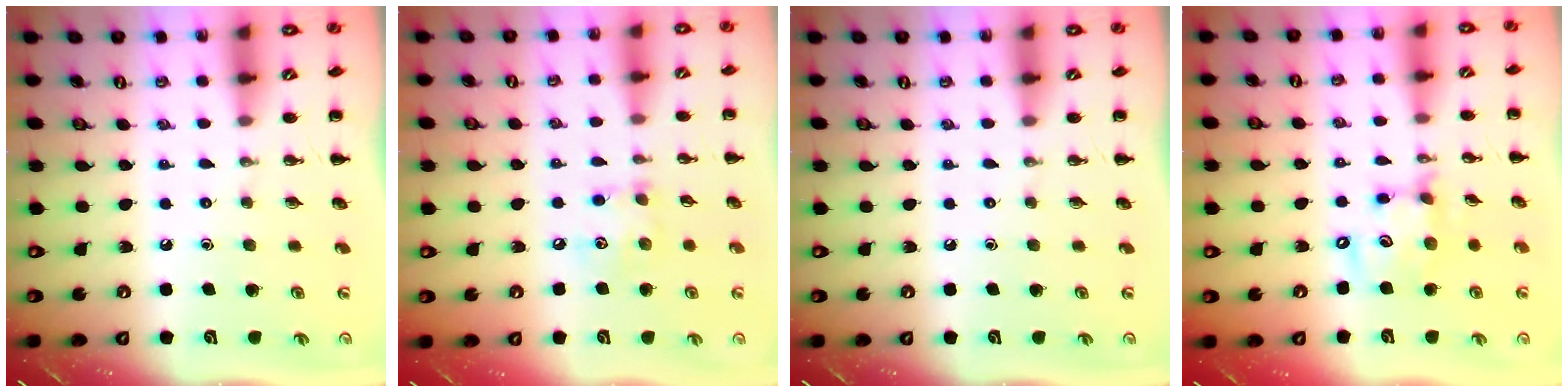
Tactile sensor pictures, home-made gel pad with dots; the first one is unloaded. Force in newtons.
{"total": 6.5, "press": 6.5, "slide": 0.7}
{"total": 0.0}
{"total": 12.0, "press": 11.7, "slide": 2.8}